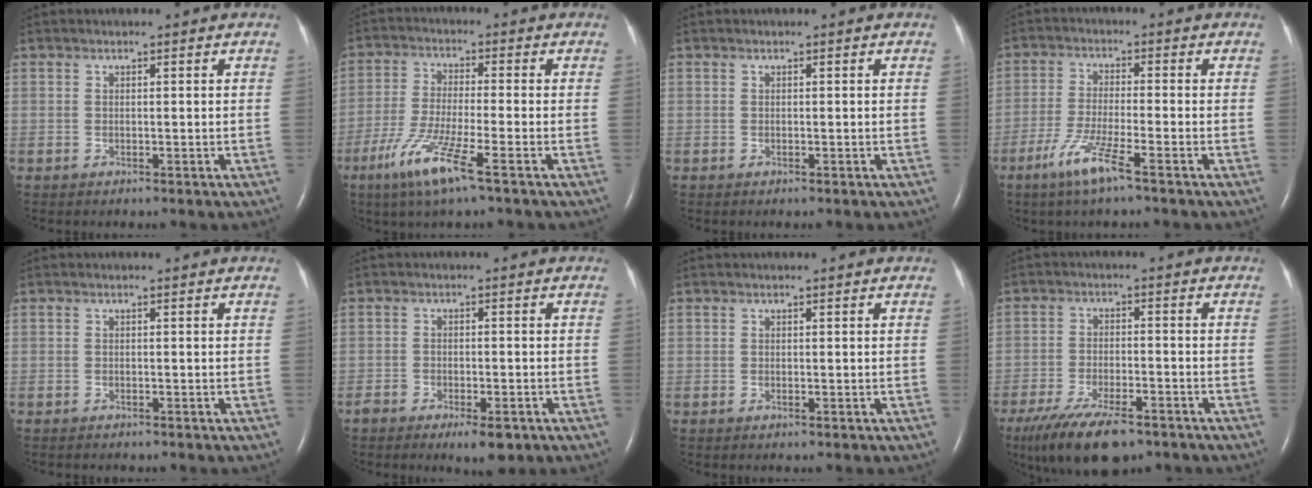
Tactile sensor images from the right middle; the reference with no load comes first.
{"total": 9.1, "force": [-4.9, -0.1, 7.6], "torque": [-0.157, -0.024, -0.095]}
{"total": 0.0}
{"total": 6.6, "force": [-4.0, -0.1, 5.3], "torque": [-0.109, -0.014, -0.079]}
{"total": 1.1, "force": [-1.1, 0.3, 0.3], "torque": [-0.009, -0.003, -0.014]}
{"total": 5.0, "force": [-3.2, 1.7, 3.4], "torque": [-0.053, -0.005, -0.046]}
{"total": 0.0}
{"total": 12.7, "force": [-9.1, 4.1, 7.9], "torque": [-0.153, -0.025, -0.152]}